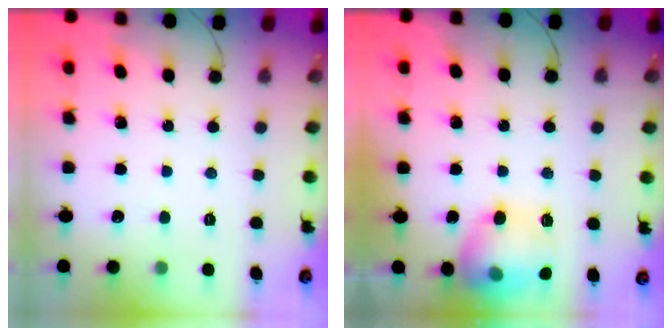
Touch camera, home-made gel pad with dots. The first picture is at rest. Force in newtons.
{"total": 15.7, "press": 15.7, "slide": 1.3}